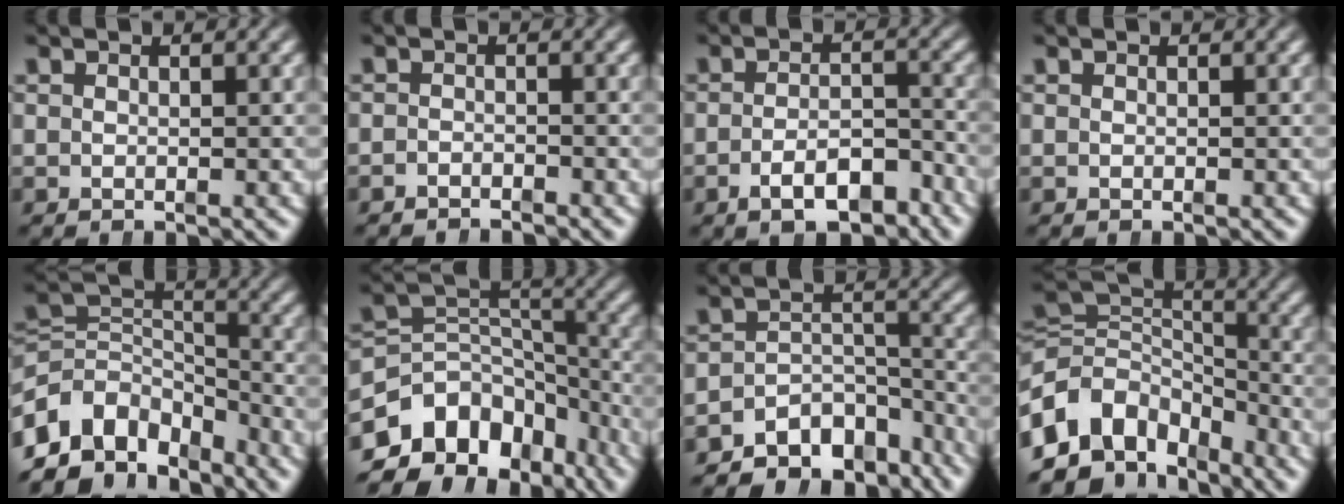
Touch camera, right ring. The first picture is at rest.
{"total": 1.9, "force": [-1.9, 0.2, -0.2], "torque": [0.001, -0.012, -0.029]}
{"total": 4.9, "force": [-3.7, 1.8, 2.6], "torque": [-0.032, -0.008, -0.061]}
{"total": 0.0}
{"total": 12.3, "force": [-4.9, 8.9, 7.0], "torque": [-0.139, -0.062, -0.061]}
{"total": 14.2, "force": [-5.8, 10.7, 7.3], "torque": [-0.134, -0.041, -0.086]}
{"total": 10.5, "force": [-8.0, 5.5, 4.1], "torque": [-0.054, -0.022, -0.121]}
{"total": 14.7, "force": [-3.3, 11.9, 8.0], "torque": [-0.168, -0.058, -0.047]}